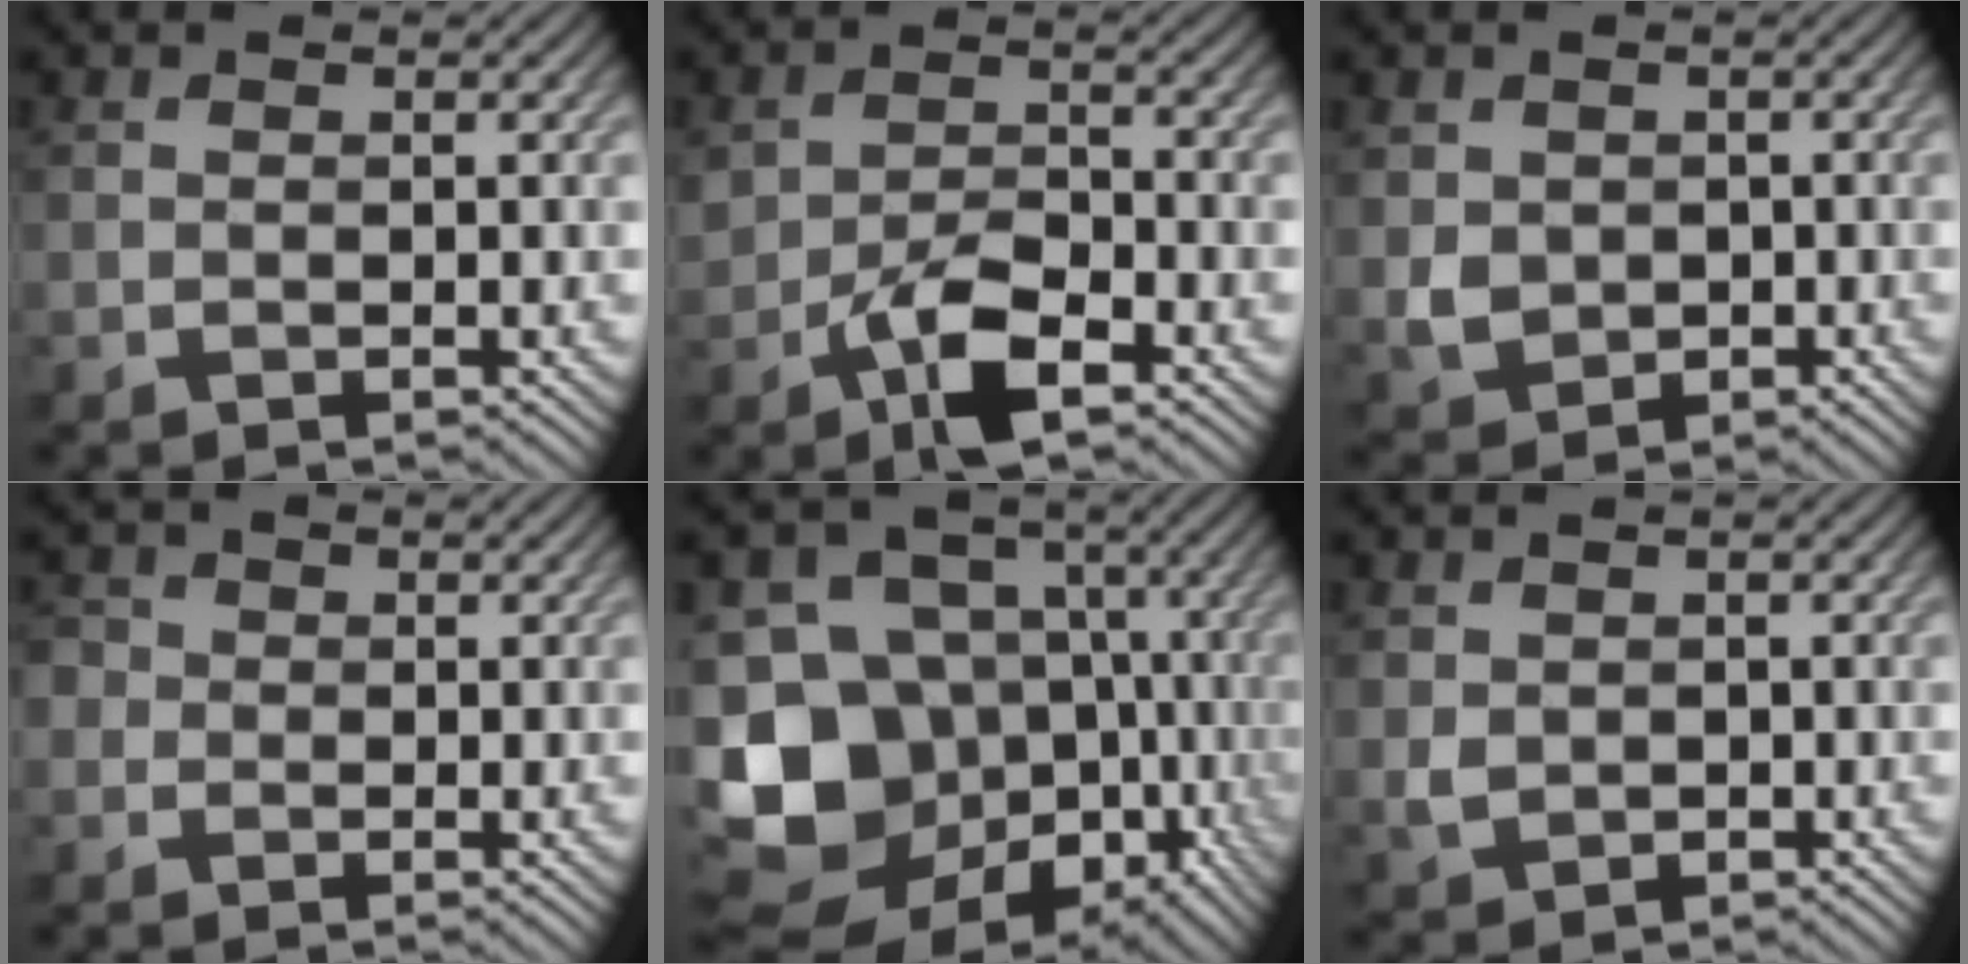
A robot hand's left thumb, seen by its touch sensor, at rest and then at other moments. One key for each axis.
{"total": 5.9, "fx": -2.9, "fy": 3.0, "fz": 4.2, "tx": -0.083, "ty": -0.005, "tz": -0.056}
{"total": 3.0, "fx": 0.2, "fy": 2.8, "fz": 1.3, "tx": -0.034, "ty": -0.010, "tz": 0.007}
{"total": 2.7, "fx": -0.1, "fy": 2.7, "fz": 0.6, "tx": -0.012, "ty": 0.010, "tz": -0.024}
{"total": 19.4, "fx": -7.2, "fy": 15.4, "fz": 9.3, "tx": -0.218, "ty": -0.012, "tz": -0.104}
{"total": 1.9, "fx": 0.4, "fy": 1.6, "fz": 1.0, "tx": -0.027, "ty": -0.006, "tz": 0.012}